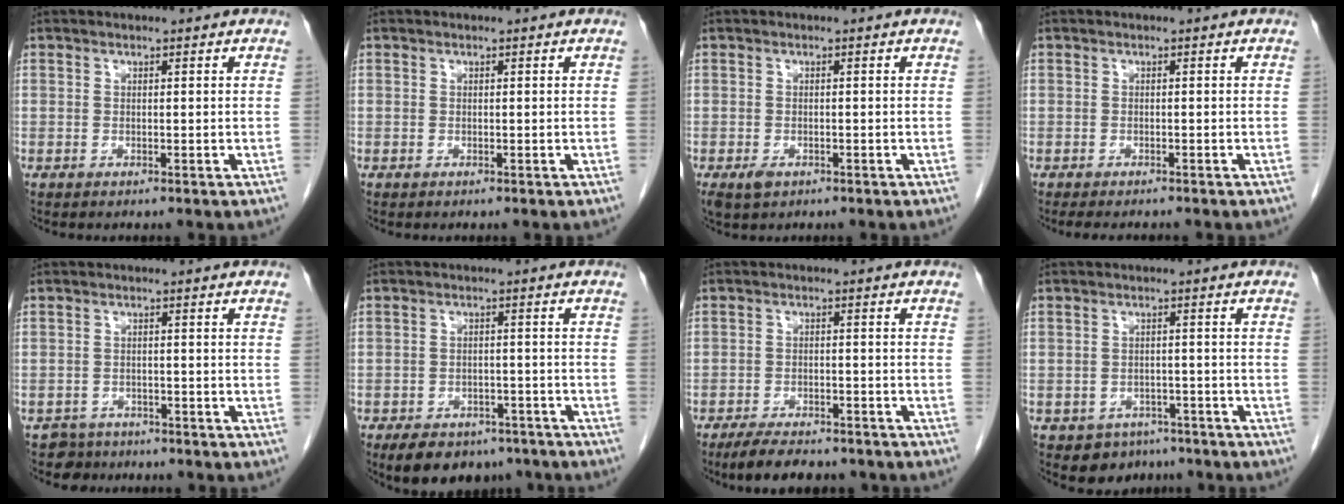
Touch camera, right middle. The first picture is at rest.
{"total": 0.0}
{"total": 2.3, "force": [-1.2, 1.4, 1.4], "torque": [-0.028, -0.003, -0.011]}
{"total": 3.9, "force": [-3.5, 0.8, 1.5], "torque": [-0.016, -0.008, -0.048]}
{"total": 3.0, "force": [-2.4, 1.6, -0.9], "torque": [0.012, 0.006, -0.040]}
{"total": 10.3, "force": [-7.6, 5.7, 3.8], "torque": [-0.054, 0.004, -0.103]}
{"total": 8.9, "force": [-7.5, 2.7, 4.0], "torque": [-0.062, -0.007, -0.110]}
{"total": 5.0, "force": [-3.7, 3.4, 0.3], "torque": [0.005, 0.013, -0.046]}